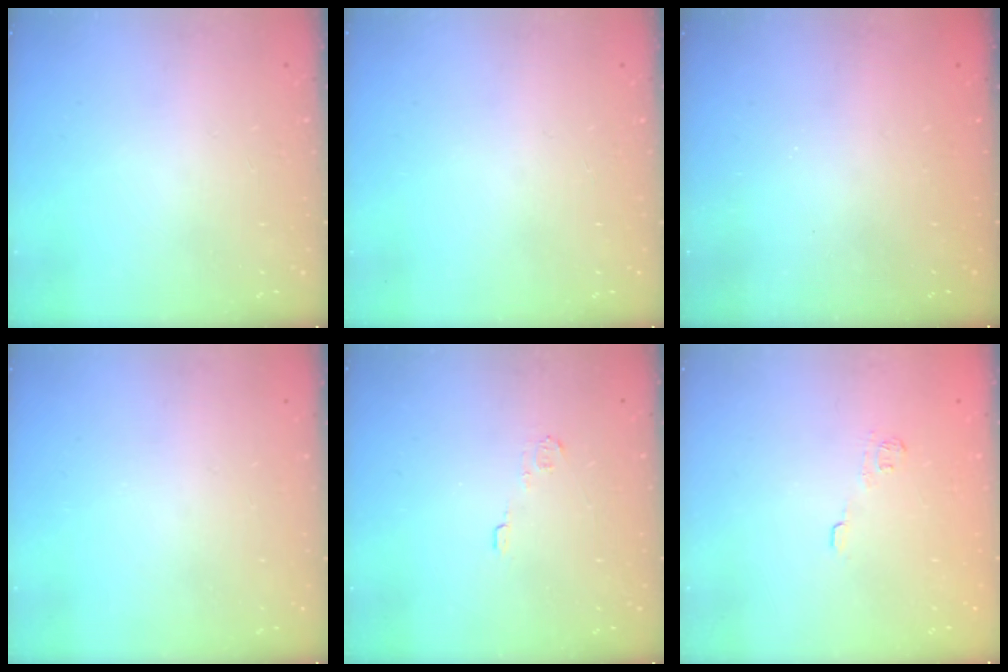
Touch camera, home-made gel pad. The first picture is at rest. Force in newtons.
{"total": 0.0}
{"total": 2.3, "press": 2.1, "slide": 1.0}
{"total": 0.0}
{"total": 3.5, "press": 3.5, "slide": 0.4}
{"total": 7.1, "press": 7.0, "slide": 1.5}